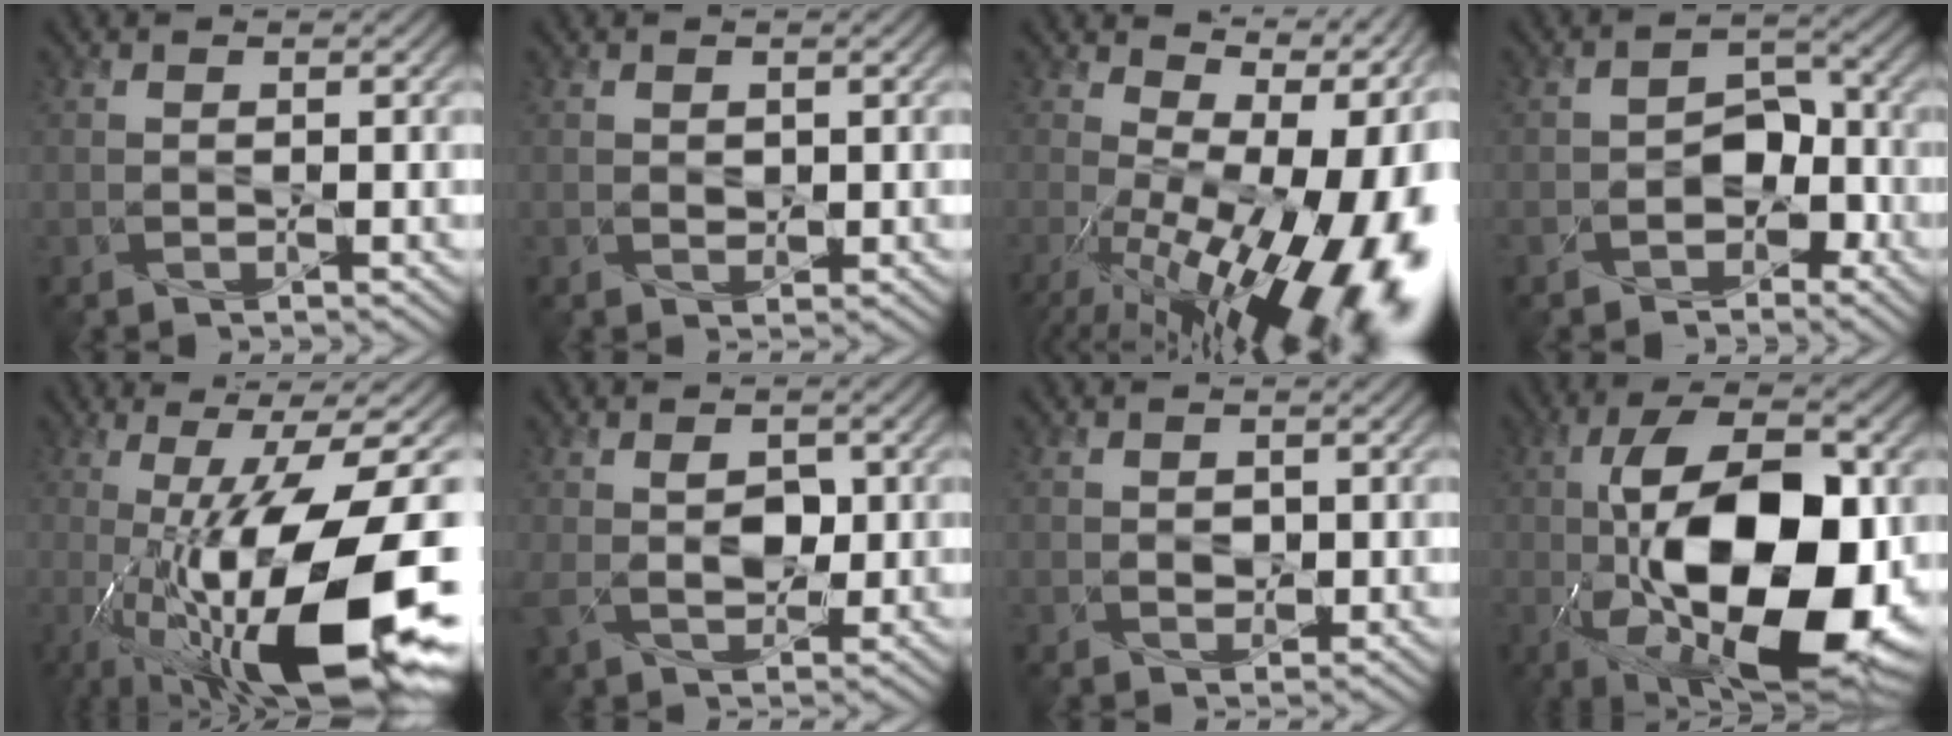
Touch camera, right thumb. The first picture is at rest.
{"total": 0.9, "force": [0.3, 0.8, 0.2], "torque": [-0.009, -0.005, 0.012]}
{"total": 18.7, "force": [-3.1, 10.0, 15.6], "torque": [-0.195, -0.028, -0.012]}
{"total": 5.2, "force": [-2.4, 3.8, 2.7], "torque": [-0.028, 0.006, -0.048]}
{"total": 18.0, "force": [-5.2, 4.7, 16.6], "torque": [-0.275, -0.005, -0.085]}
{"total": 4.3, "force": [0.6, 2.9, 3.1], "torque": [-0.062, -0.003, 0.015]}
{"total": 1.1, "force": [0.1, 1.0, 0.4], "torque": [-0.014, -0.006, 0.009]}
{"total": 18.3, "force": [-3.1, 8.7, 15.8], "torque": [-0.265, 0.004, -0.054]}